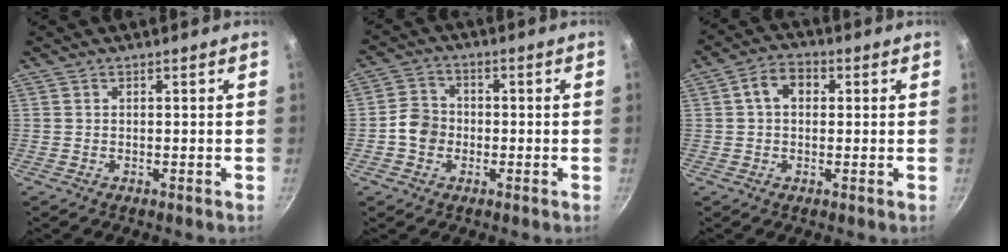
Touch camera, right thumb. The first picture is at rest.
{"total": 5.5, "force": [-1.3, 4.7, 2.4], "torque": [-0.021, 0.018, -0.034]}
{"total": 5.9, "force": [1.2, 4.3, 4.0], "torque": [-0.049, 0.013, 0.010]}